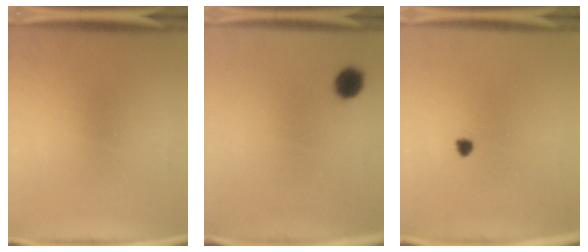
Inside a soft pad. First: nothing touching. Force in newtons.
{"total": 4.4}
{"total": 1.2}